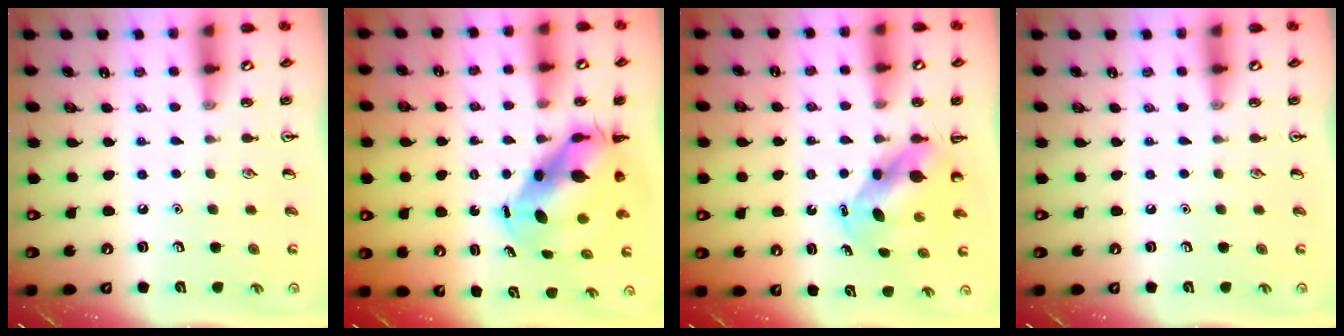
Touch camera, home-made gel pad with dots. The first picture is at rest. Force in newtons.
{"total": 8.2, "press": 8.0, "slide": 1.9}
{"total": 5.5, "press": 5.4, "slide": 1.3}
{"total": 0.0}